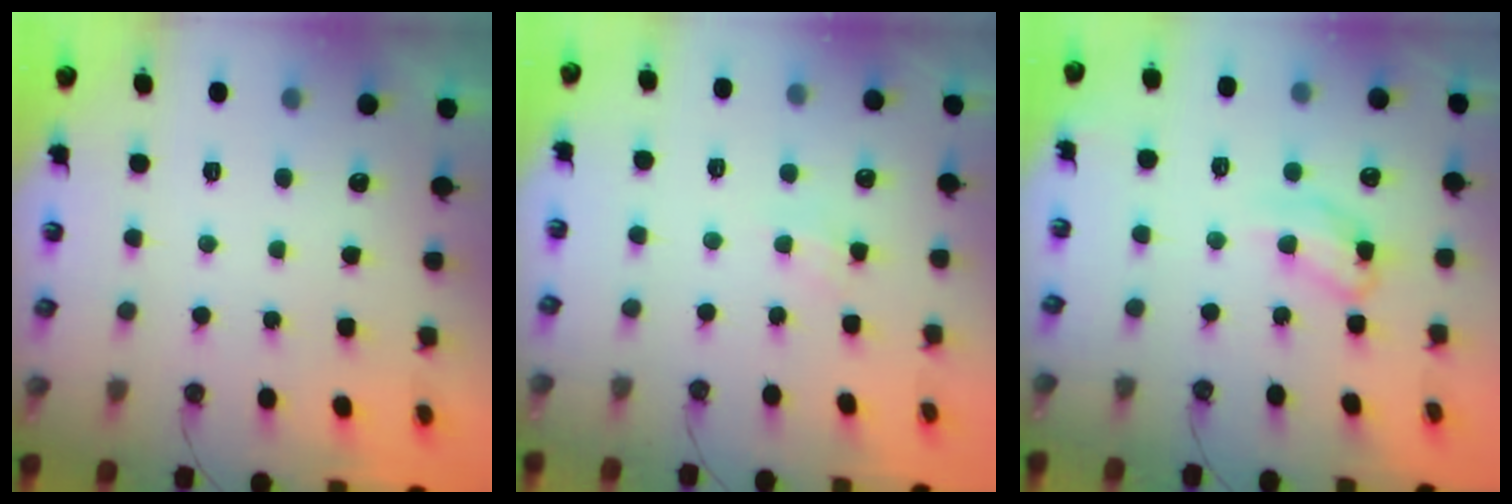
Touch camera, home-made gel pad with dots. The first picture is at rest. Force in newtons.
{"total": 3.5, "press": 3.5, "slide": 0.6}
{"total": 12.8, "press": 12.8, "slide": 1.0}